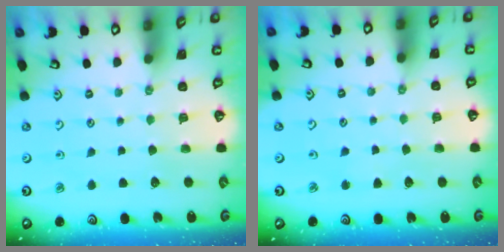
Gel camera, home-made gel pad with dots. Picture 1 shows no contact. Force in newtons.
{"total": 1.5, "press": 1.5, "slide": 0.3}